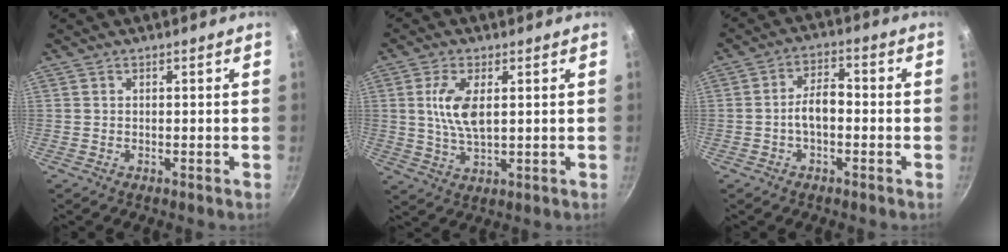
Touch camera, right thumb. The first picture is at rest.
{"total": 7.8, "force": [1.6, 3.5, 6.8], "torque": [-0.130, -0.006, 0.032]}
{"total": 5.7, "force": [-1.2, 3.1, 4.7], "torque": [-0.068, 0.030, -0.027]}